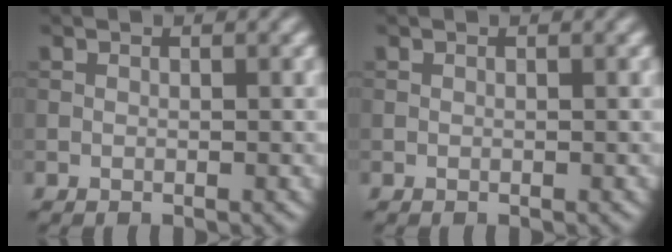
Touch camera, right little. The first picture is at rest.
{"total": 0.0}